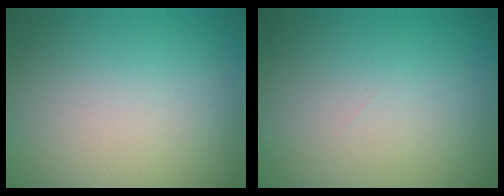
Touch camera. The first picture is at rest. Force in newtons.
{"total": 0.0}